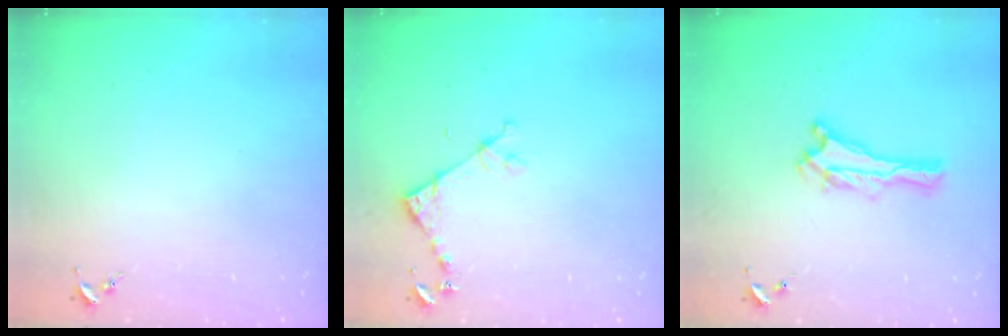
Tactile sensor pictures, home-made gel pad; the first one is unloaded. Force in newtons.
{"total": 4.5, "press": 4.5, "slide": 0.3}
{"total": 0.0}